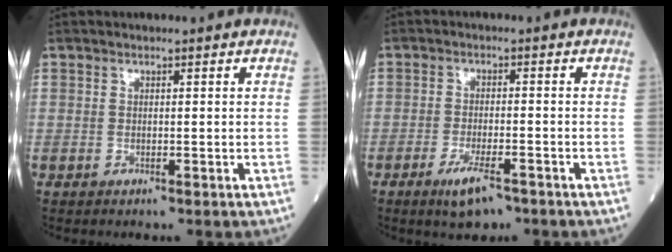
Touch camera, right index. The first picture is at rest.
{"total": 5.0, "force": [-3.3, 1.3, 3.5], "torque": [-0.069, -0.006, -0.053]}